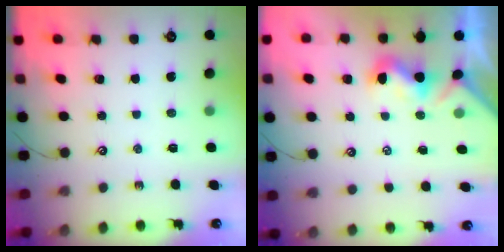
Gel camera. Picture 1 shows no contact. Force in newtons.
{"total": 1.4, "press": 1.2, "slide": 0.5}